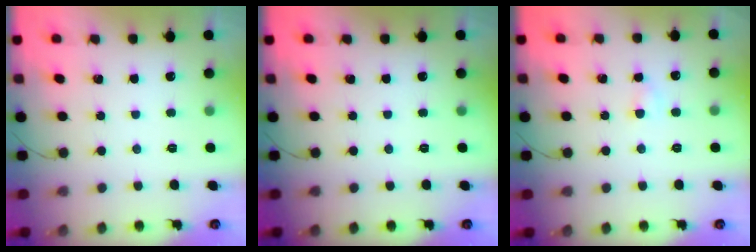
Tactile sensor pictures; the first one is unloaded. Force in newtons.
{"total": 0.0}
{"total": 2.9, "press": 2.7, "slide": 1.0}